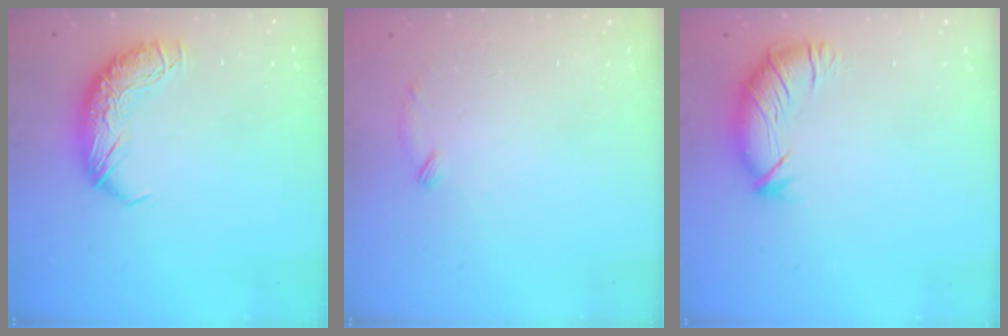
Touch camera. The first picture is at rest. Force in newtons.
{"total": 8.3, "press": 8.3, "slide": 0.5}
{"total": 2.9, "press": 2.0, "slide": 2.0}